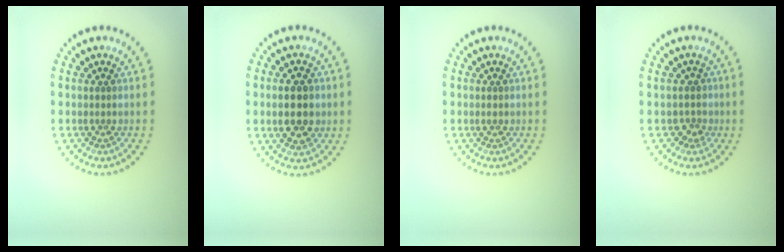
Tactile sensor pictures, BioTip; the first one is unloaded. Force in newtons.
{"total": 4.5, "press": 4.5, "slide": 0.2}
{"total": 0.6, "press": 0.6, "slide": 0.1}
{"total": 1.6, "press": 1.2, "slide": 1.0}